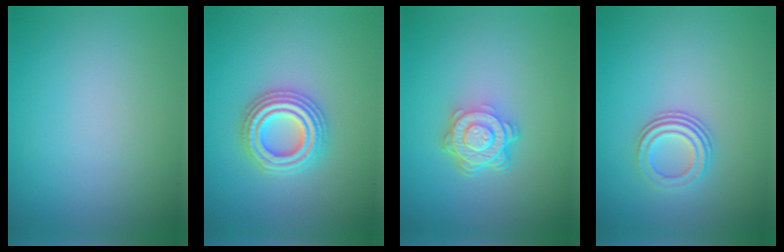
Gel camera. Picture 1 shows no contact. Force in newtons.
{"total": 4.3, "press": 4.3, "slide": 0.7}
{"total": 4.9, "press": 3.5, "slide": 3.5}
{"total": 2.8, "press": 2.1, "slide": 1.9}